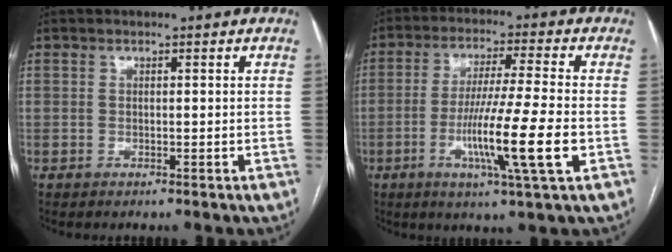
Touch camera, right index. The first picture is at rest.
{"total": 12.3, "force": [-3.5, -1.0, 11.8], "torque": [-0.218, -0.021, -0.066]}